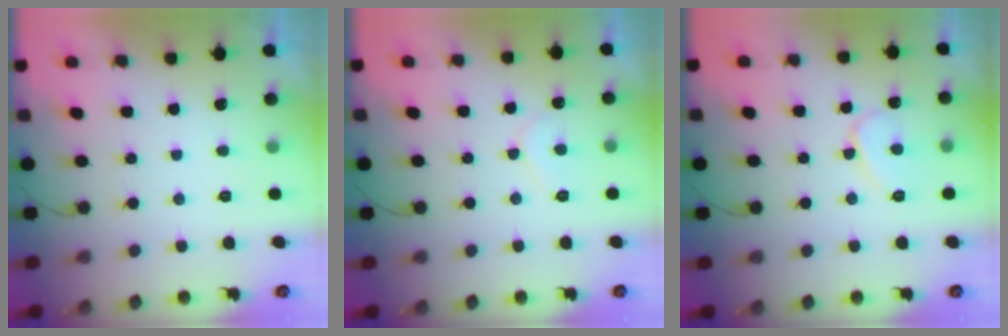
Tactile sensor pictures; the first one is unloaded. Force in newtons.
{"total": 5.7, "press": 5.7, "slide": 0.5}
{"total": 7.2, "press": 7.2, "slide": 0.7}